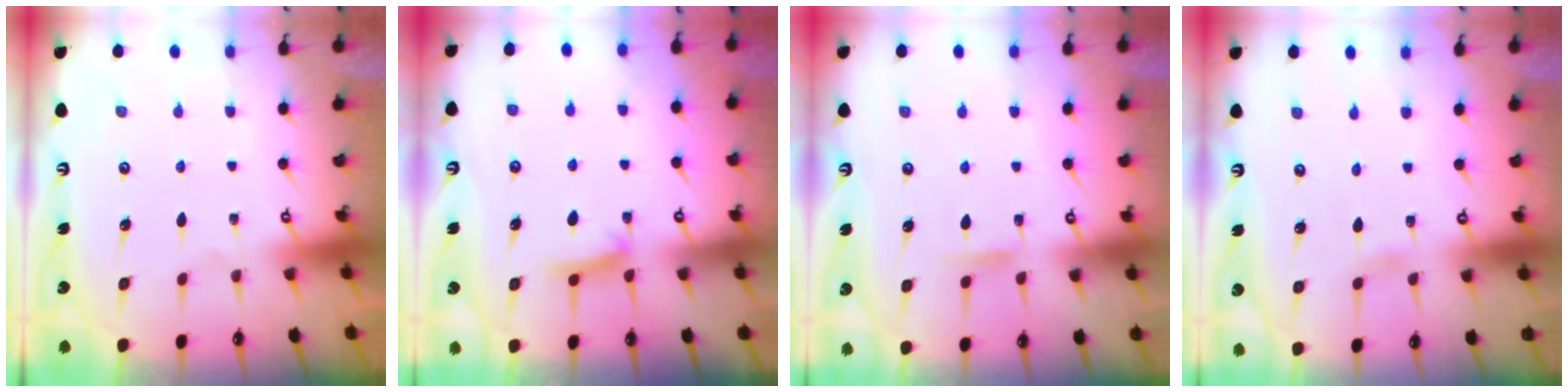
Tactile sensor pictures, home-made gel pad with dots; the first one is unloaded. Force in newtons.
{"total": 5.5, "press": 5.5, "slide": 0.7}
{"total": 5.5, "press": 5.4, "slide": 0.6}
{"total": 1.6, "press": 1.6, "slide": 0.2}